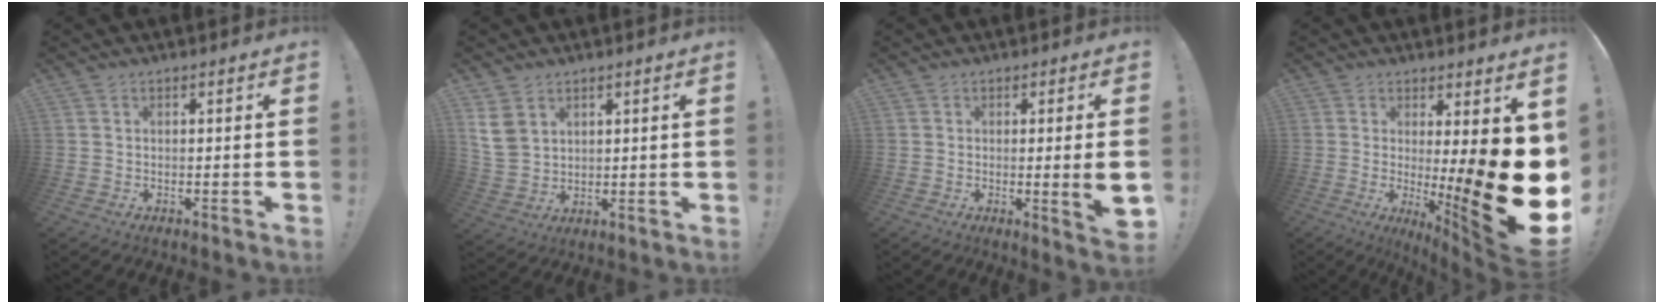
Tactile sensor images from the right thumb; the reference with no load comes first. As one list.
[{"total": 7.7, "force": [4.1, 5.4, 3.7], "torque": [-0.076, -0.013, 0.080]}, {"total": 6.6, "force": [-0.6, 0.1, 6.6], "torque": [-0.088, -0.013, -0.008]}, {"total": 19.9, "force": [-1.6, 3.4, 19.5], "torque": [-0.244, -0.045, -0.011]}]